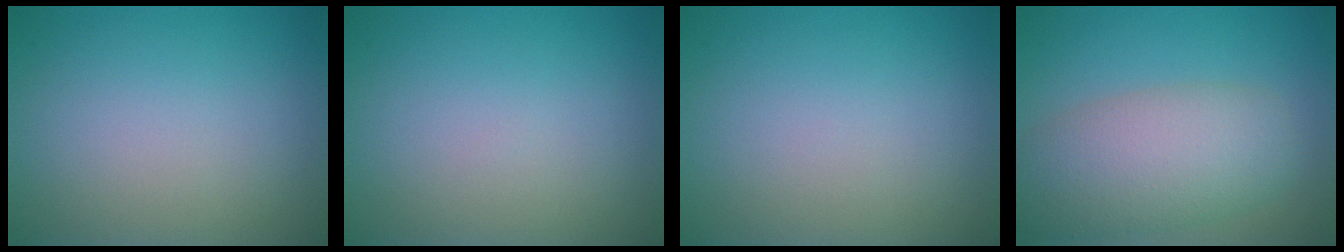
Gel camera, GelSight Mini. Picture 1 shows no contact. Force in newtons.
{"total": 0.0}
{"total": 0.0}
{"total": 6.8, "press": 6.8, "slide": 0.4}